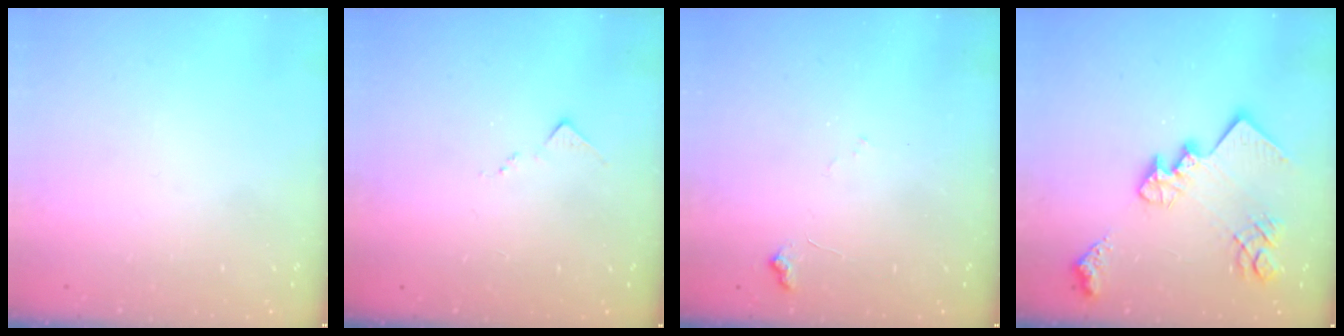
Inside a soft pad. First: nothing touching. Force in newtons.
{"total": 7.5, "press": 7.5, "slide": 0.3}
{"total": 6.2, "press": 6.2, "slide": 0.8}
{"total": 20.5, "press": 20.5, "slide": 1.1}